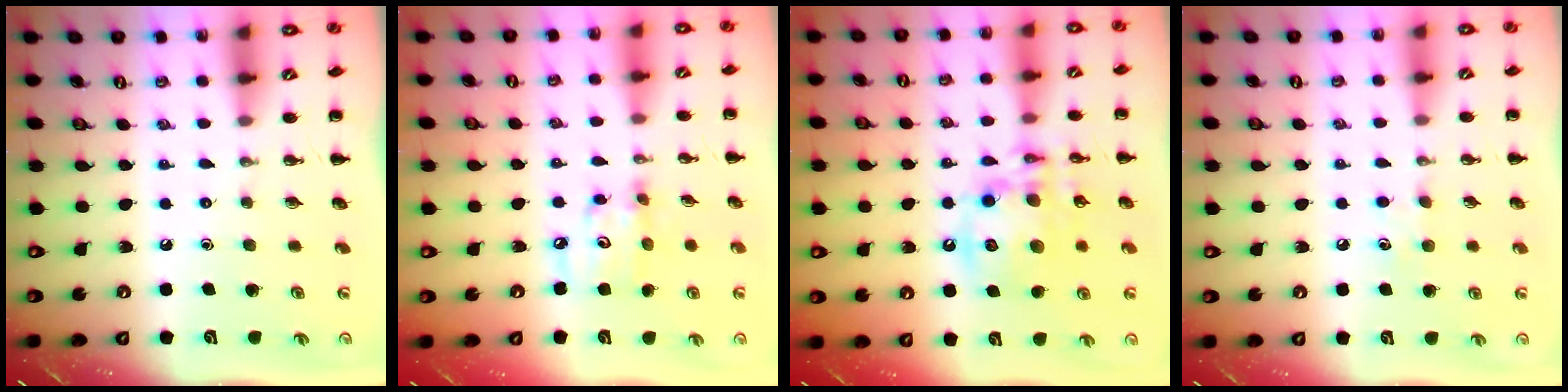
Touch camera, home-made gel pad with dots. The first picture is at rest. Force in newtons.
{"total": 6.9, "press": 6.8, "slide": 1.3}
{"total": 14.3, "press": 14.0, "slide": 3.2}
{"total": 4.4, "press": 4.2, "slide": 1.2}